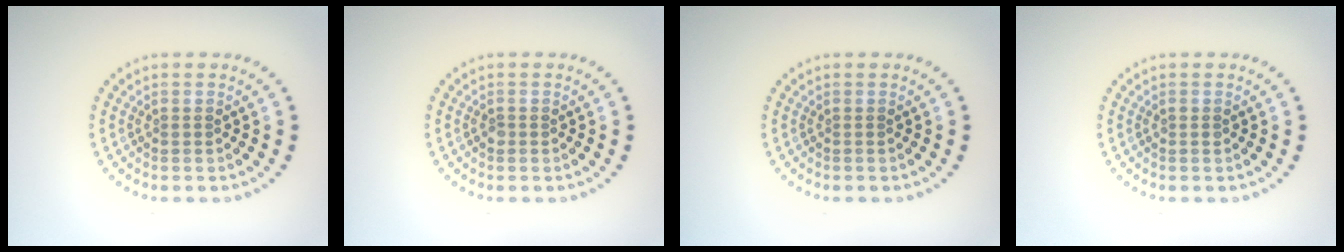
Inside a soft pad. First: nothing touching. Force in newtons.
{"total": 0.7, "press": 0.6, "slide": 0.2}
{"total": 0.0}
{"total": 0.7, "press": 0.7, "slide": 0.1}